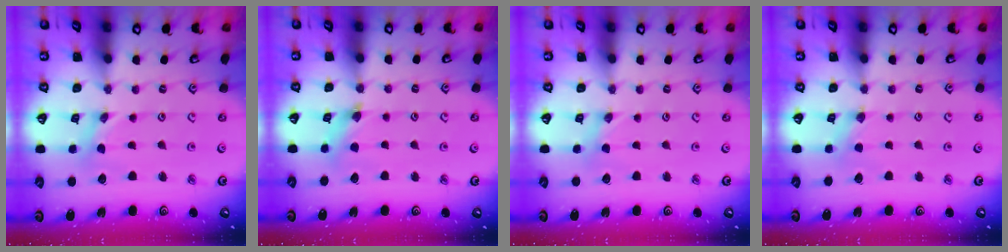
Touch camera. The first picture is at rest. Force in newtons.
{"total": 3.2, "press": 3.2, "slide": 0.4}
{"total": 0.7, "press": 0.7, "slide": 0.1}
{"total": 1.8, "press": 1.8, "slide": 0.3}